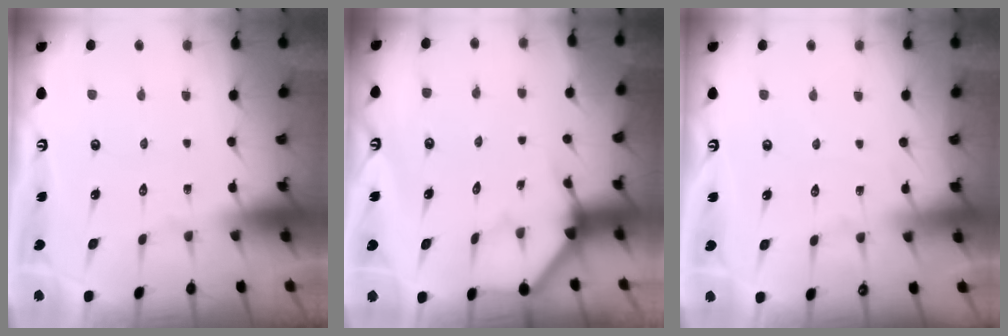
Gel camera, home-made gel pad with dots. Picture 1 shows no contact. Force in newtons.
{"total": 4.2, "press": 4.2, "slide": 0.4}
{"total": 3.8, "press": 3.8, "slide": 0.6}